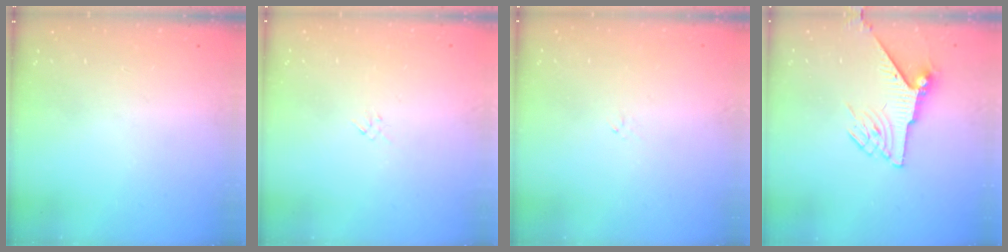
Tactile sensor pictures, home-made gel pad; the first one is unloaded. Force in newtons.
{"total": 1.3, "press": 1.3, "slide": 0.4}
{"total": 0.7, "press": 0.5, "slide": 0.4}
{"total": 6.8, "press": 6.7, "slide": 0.9}